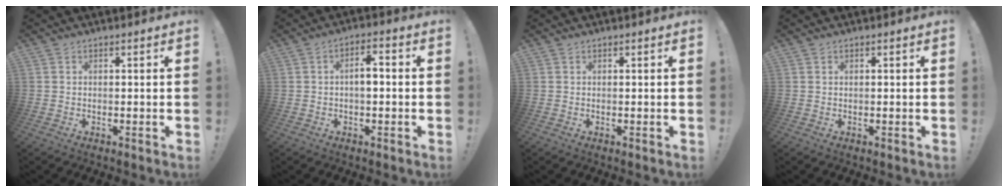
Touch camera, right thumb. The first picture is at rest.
{"total": 4.8, "force": [-0.6, 2.2, 4.2], "torque": [-0.061, 0.007, -0.014]}
{"total": 0.0}
{"total": 0.6, "force": [0.6, 0.1, -0.1], "torque": [0.002, 0.001, 0.011]}